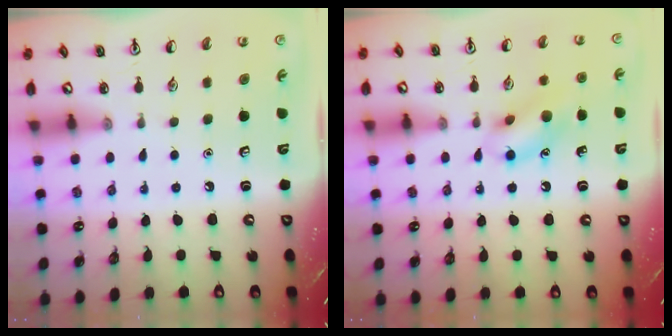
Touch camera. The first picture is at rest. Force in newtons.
{"total": 11.8, "press": 11.7, "slide": 1.3}